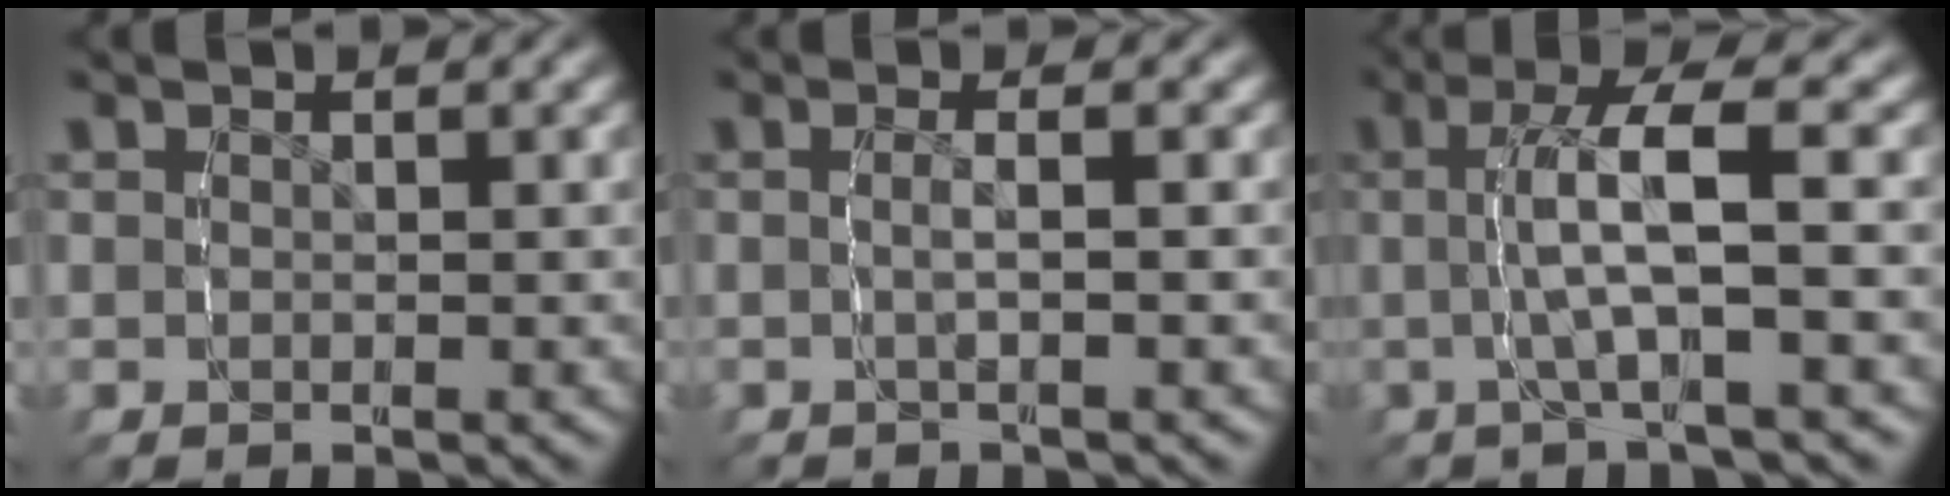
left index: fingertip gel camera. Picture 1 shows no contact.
{"total": 1.6, "force": [-0.7, -0.2, 1.4], "torque": [-0.032, 0.003, -0.017]}
{"total": 4.5, "force": [-0.3, 0.3, 4.4], "torque": [-0.086, 0.013, -0.013]}